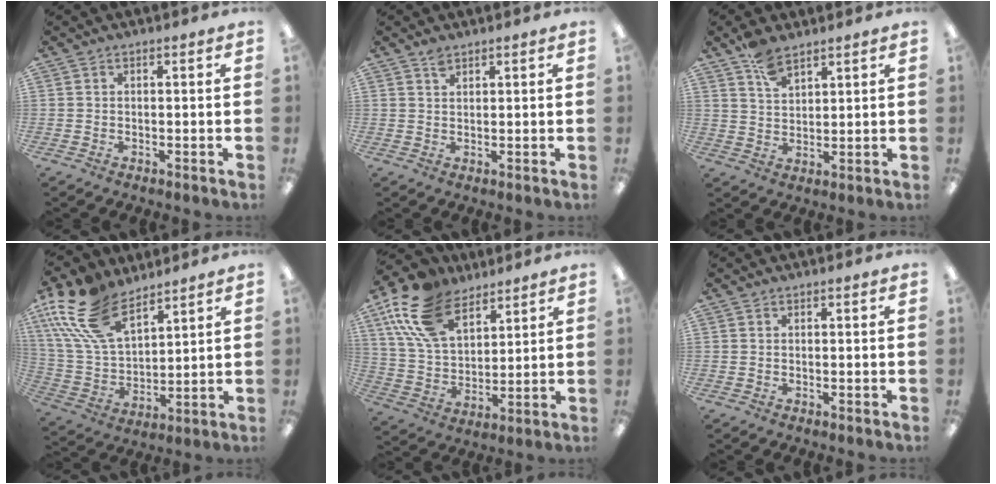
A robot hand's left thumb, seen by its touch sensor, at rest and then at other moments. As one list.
[{"total": 1.8, "force": [1.5, 0.7, 0.7], "torque": [-0.017, -0.002, 0.029]}, {"total": 6.1, "force": [4.6, 2.8, 2.9], "torque": [-0.052, -0.018, 0.084]}, {"total": 19.5, "force": [11.9, 10.1, 11.7], "torque": [-0.279, -0.047, 0.219]}, {"total": 18.1, "force": [11.5, 10.0, 9.7], "torque": [-0.217, -0.039, 0.215]}, {"total": 0.0}]